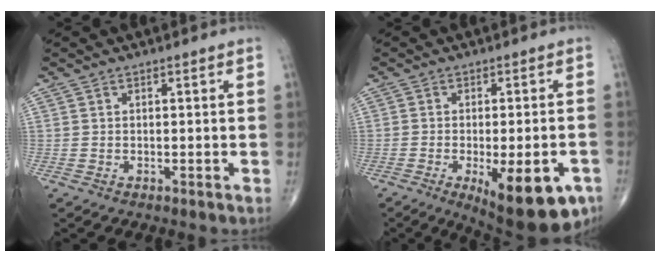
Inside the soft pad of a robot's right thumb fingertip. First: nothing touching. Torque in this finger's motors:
{"motor_torque": [-0.07, 0.63, 0.15, -0.20, 0.14]}